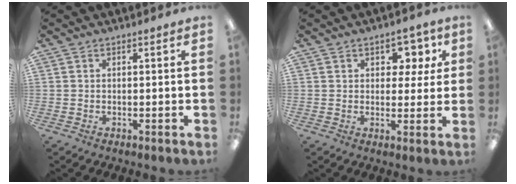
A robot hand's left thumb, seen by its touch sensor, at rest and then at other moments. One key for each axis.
{"total": 6.5, "fx": 3.0, "fy": 4.5, "fz": 3.6, "tx": -0.037, "ty": -0.004, "tz": 0.045}